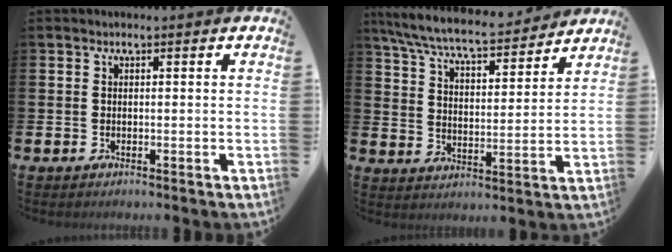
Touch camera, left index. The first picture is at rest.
{"total": 7.9, "force": [7.3, 1.1, 2.8], "torque": [-0.088, -0.046, 0.128]}